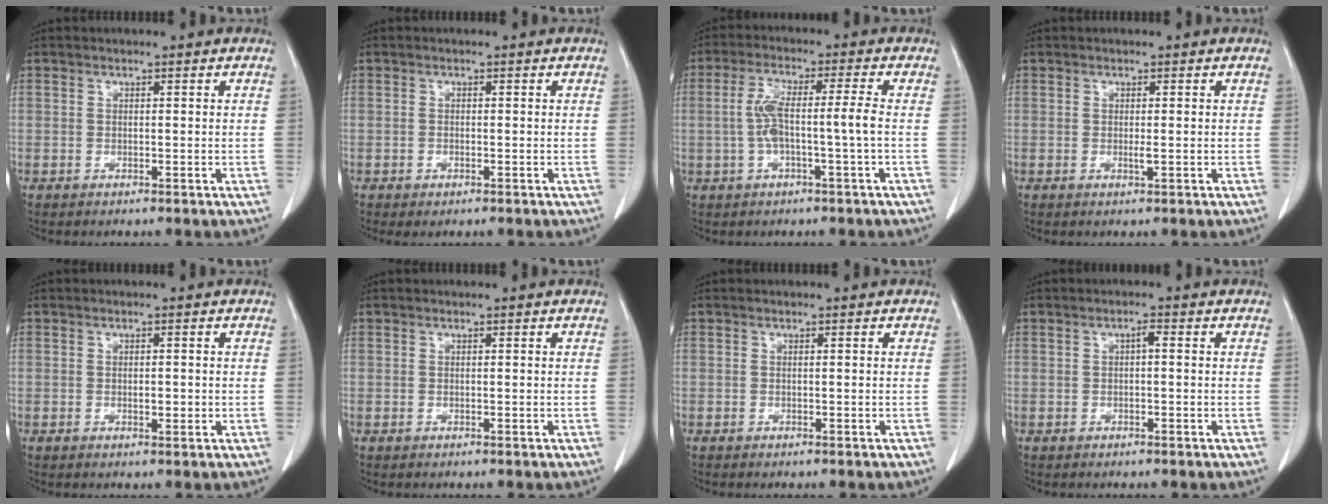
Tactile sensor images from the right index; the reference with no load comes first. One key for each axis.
{"total": 0.8, "fx": -0.4, "fy": 0.4, "fz": 0.6, "tx": -0.011, "ty": -0.001, "tz": -0.003}
{"total": 6.4, "fx": -0.9, "fy": 0.1, "fz": 6.3, "tx": -0.132, "ty": 0.019, "tz": -0.014}
{"total": 0.8, "fx": -0.1, "fy": 0.1, "fz": 0.8, "tx": -0.015, "ty": -0.003, "tz": -0.002}
{"total": 1.4, "fx": -0.2, "fy": 0.6, "fz": 1.2, "tx": -0.022, "ty": 0.000, "tz": -0.003}
{"total": 0.0}
{"total": 0.5, "fx": -0.4, "fy": 0.0, "fz": 0.3, "tx": -0.009, "ty": 0.000, "tz": -0.007}
{"total": 1.1, "fx": 0.0, "fy": 0.2, "fz": 1.1, "tx": -0.018, "ty": 0.004, "tz": 0.000}